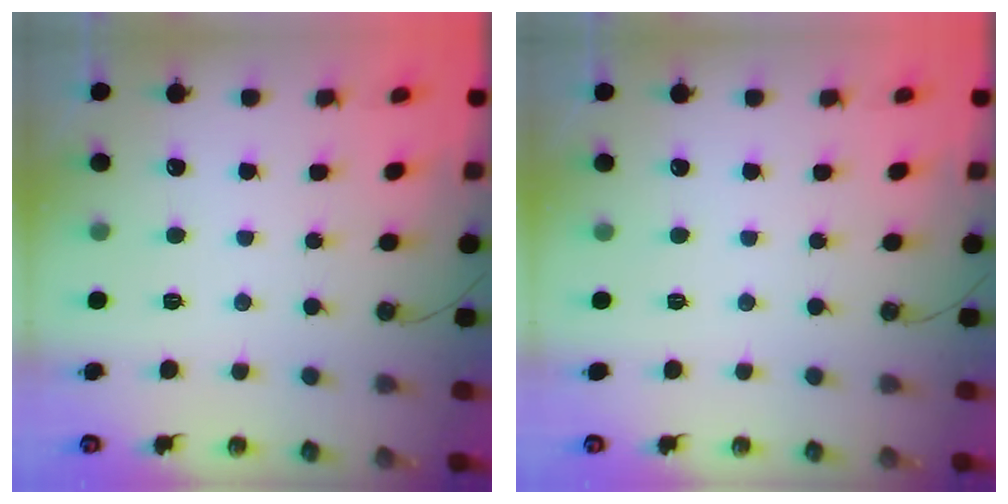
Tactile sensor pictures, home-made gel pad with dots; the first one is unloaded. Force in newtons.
{"total": 0.0}